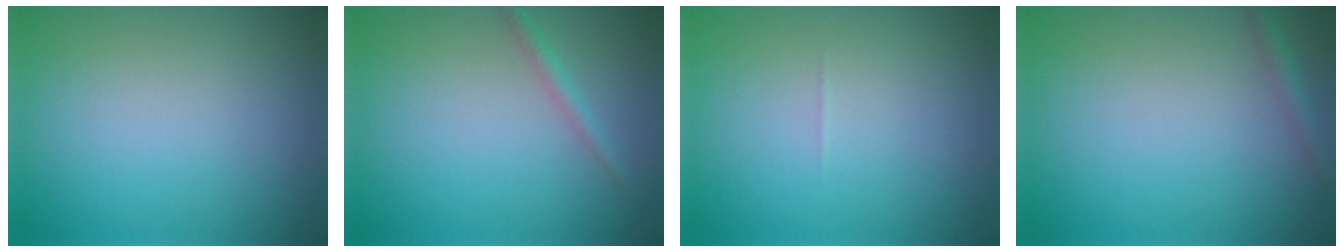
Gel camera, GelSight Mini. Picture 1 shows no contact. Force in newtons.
{"total": 1.2, "press": 1.2, "slide": 0.1}
{"total": 0.0}
{"total": 1.4, "press": 1.4, "slide": 0.1}